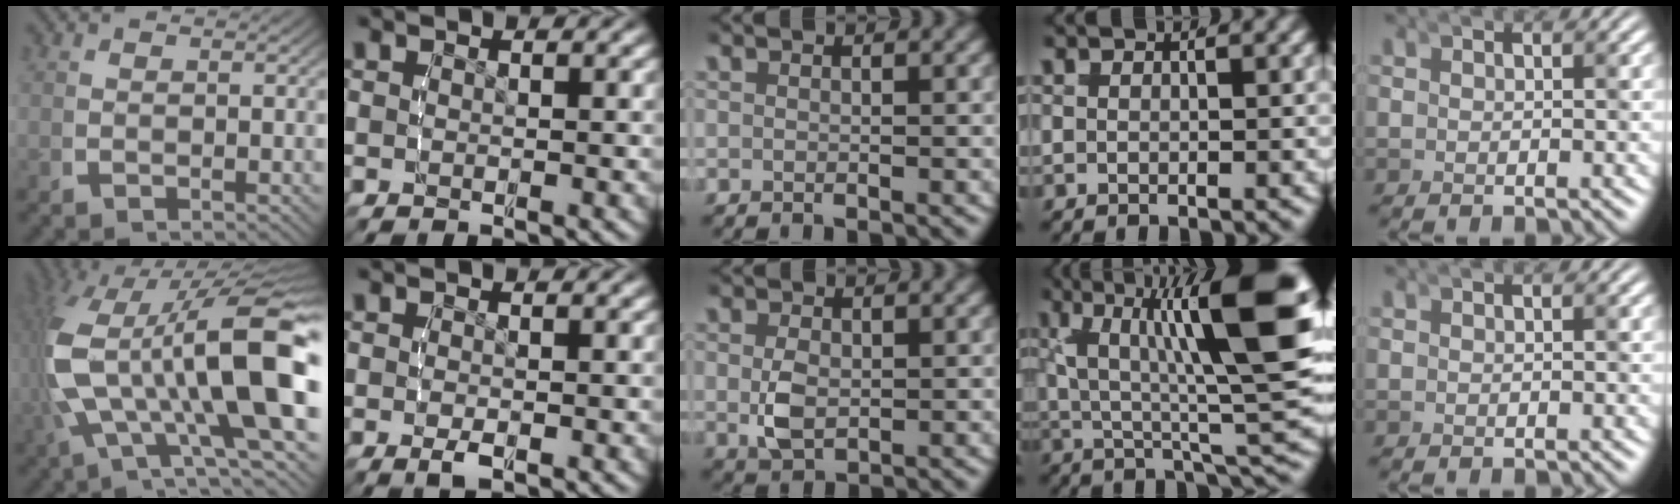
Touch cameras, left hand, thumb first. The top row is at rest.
{"thumb": {"total": 20.1, "force": [-0.5, 11.5, 16.5], "torque": [-0.314, -0.035, 0.010]}, "index": {"total": 1.1, "force": [-0.4, 0.2, 1.0], "torque": [-0.025, -0.004, -0.005]}, "middle": {"total": 3.0, "force": [0.0, 2.0, 2.3], "torque": [-0.056, -0.012, 0.007]}, "ring": {"total": 13.4, "force": [2.0, 4.9, 12.3], "torque": [-0.163, -0.005, 0.030]}}